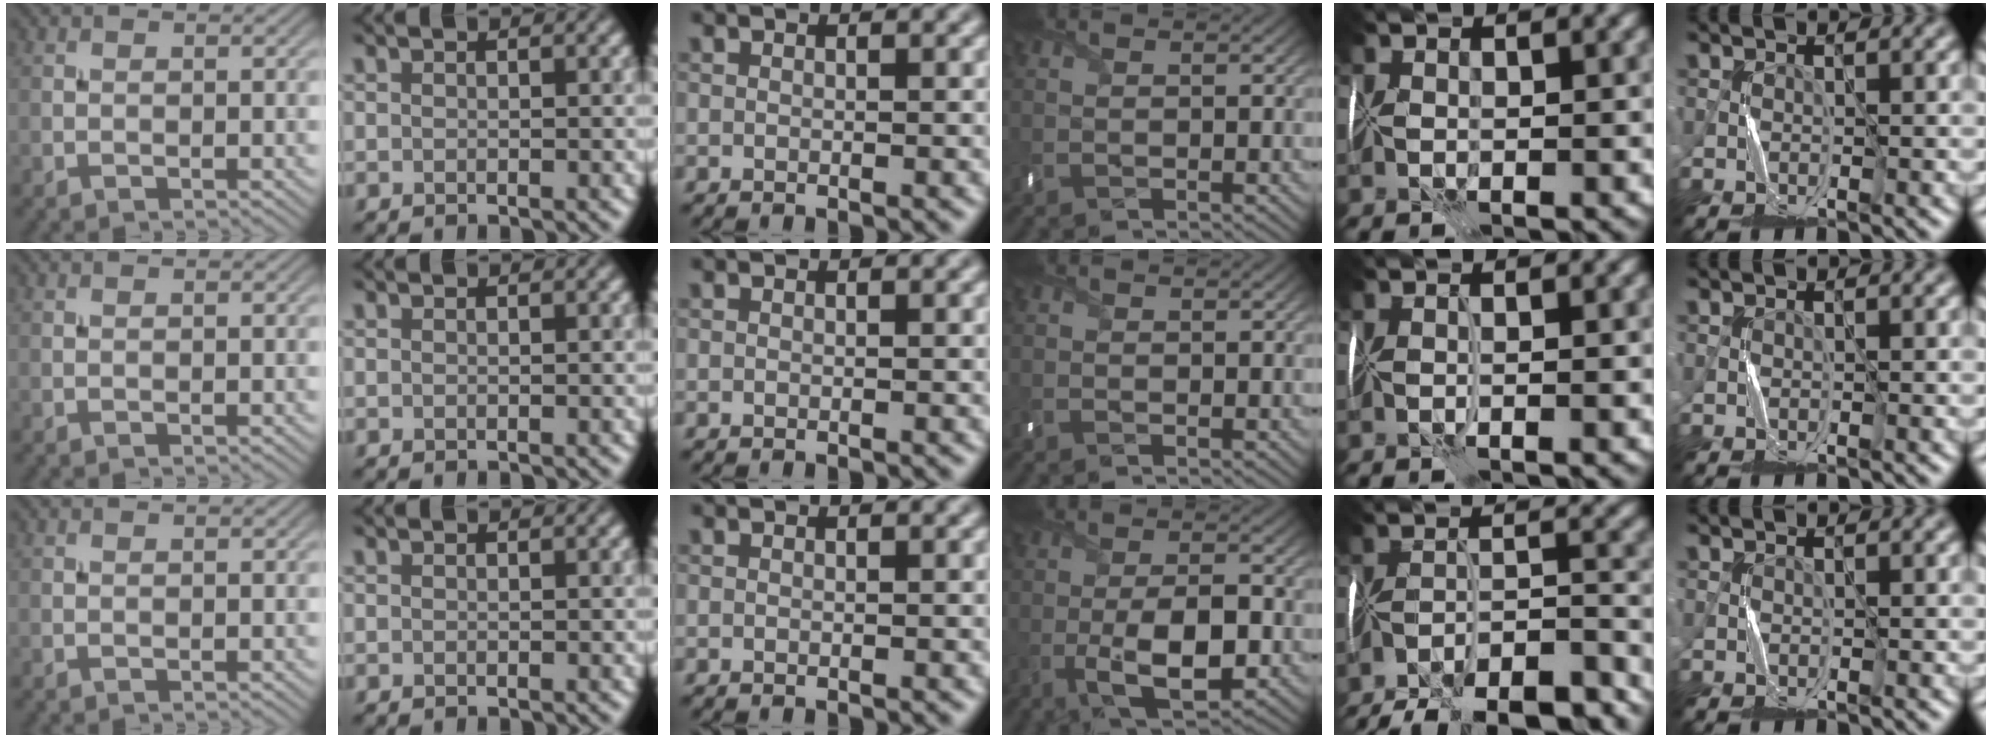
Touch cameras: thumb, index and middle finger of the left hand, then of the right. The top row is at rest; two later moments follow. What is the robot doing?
{"motion": "fold", "object": "handkerchief"}